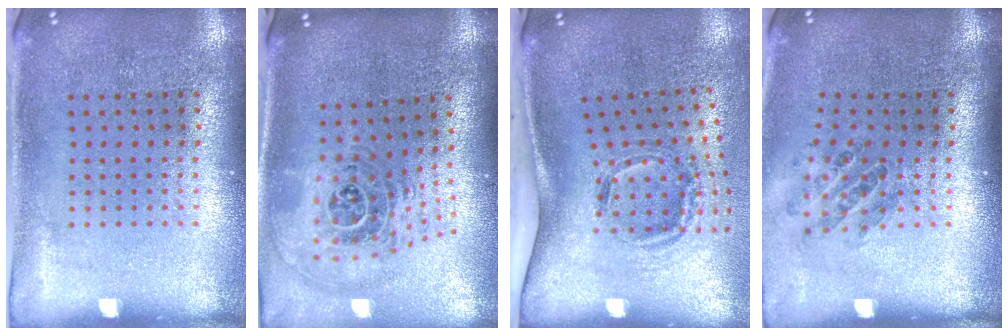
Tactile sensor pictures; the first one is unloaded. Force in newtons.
{"total": 1.7, "press": 1.4, "slide": 1.0}
{"total": 1.9, "press": 1.3, "slide": 1.5}
{"total": 0.9, "press": 0.9, "slide": 0.1}